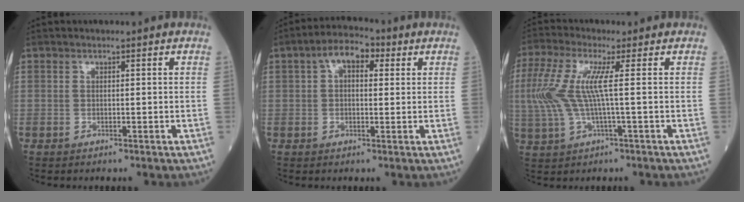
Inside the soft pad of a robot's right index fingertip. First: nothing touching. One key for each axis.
{"total": 6.0, "fx": 2.1, "fy": 3.1, "fz": 4.7, "tx": -0.080, "ty": 0.028, "tz": 0.030}
{"total": 8.3, "fx": 0.8, "fy": 0.9, "fz": 8.2, "tx": -0.207, "ty": 0.013, "tz": 0.014}